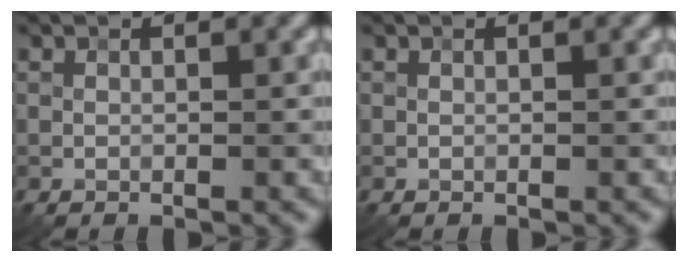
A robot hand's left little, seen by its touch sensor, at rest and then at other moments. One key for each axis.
{"total": 0.0}